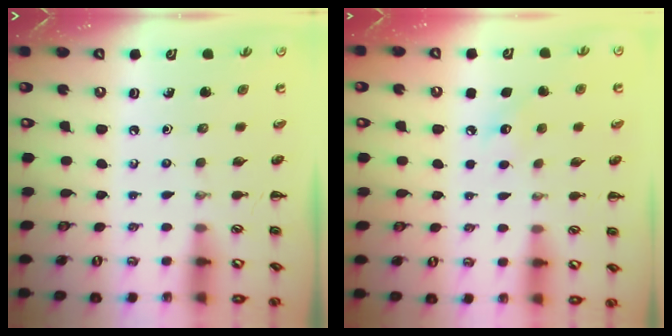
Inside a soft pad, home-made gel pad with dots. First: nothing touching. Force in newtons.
{"total": 5.9, "press": 5.7, "slide": 1.6}